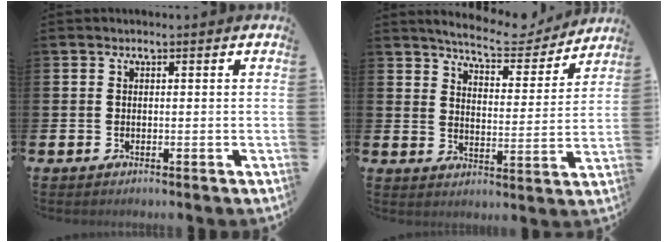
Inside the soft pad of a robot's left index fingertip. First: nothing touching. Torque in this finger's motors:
{"motor_torque": [0.97, -1.17, 0.18, 0.08]}